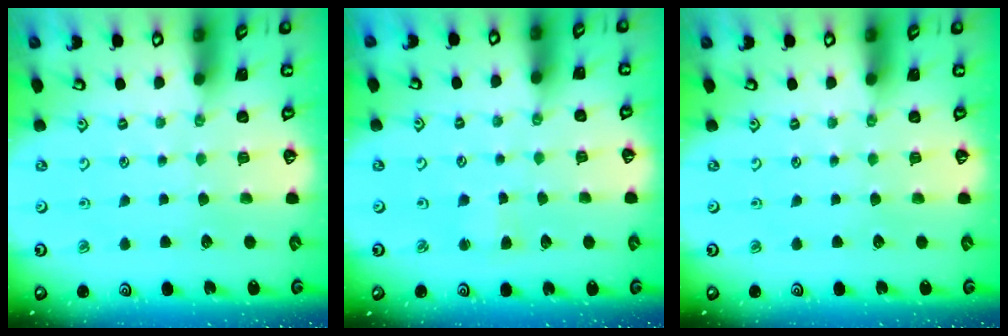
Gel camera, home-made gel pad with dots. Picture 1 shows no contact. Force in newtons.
{"total": 1.9, "press": 1.9, "slide": 0.3}
{"total": 0.0}